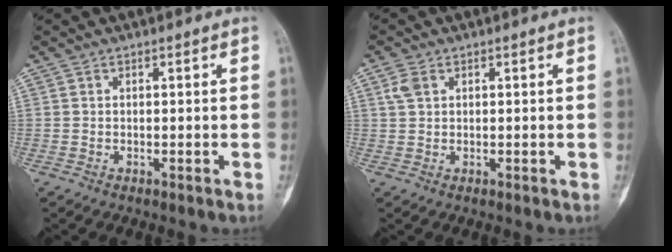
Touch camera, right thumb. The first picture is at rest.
{"total": 2.4, "force": [0.9, 1.6, 1.5], "torque": [-0.032, 0.008, 0.019]}